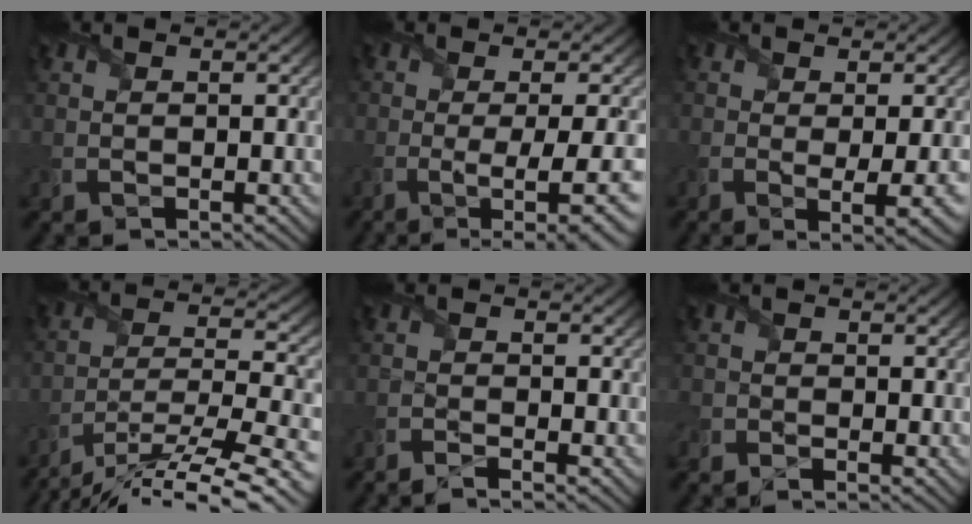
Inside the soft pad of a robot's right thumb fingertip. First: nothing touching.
{"total": 7.2, "force": [-2.1, 1.2, 6.8], "torque": [-0.102, -0.012, -0.023]}
{"total": 3.7, "force": [-0.7, 0.4, 3.6], "torque": [-0.070, -0.011, -0.011]}
{"total": 14.4, "force": [-11.8, 2.8, 7.8], "torque": [-0.147, -0.010, -0.190]}
{"total": 1.7, "force": [-1.5, -0.5, 0.6], "torque": [-0.013, -0.003, -0.036]}
{"total": 1.6, "force": [-1.4, 0.6, 0.4], "torque": [-0.008, -0.007, -0.032]}